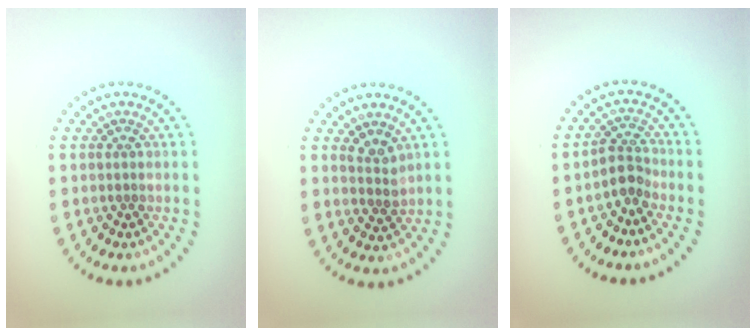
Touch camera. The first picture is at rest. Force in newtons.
{"total": 1.7, "press": 1.4, "slide": 1.1}
{"total": 2.2, "press": 1.8, "slide": 1.4}